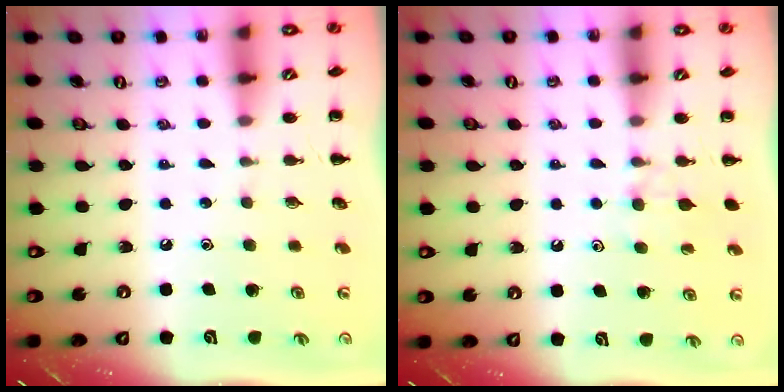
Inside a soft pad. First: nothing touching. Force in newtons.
{"total": 7.1, "press": 6.9, "slide": 1.8}